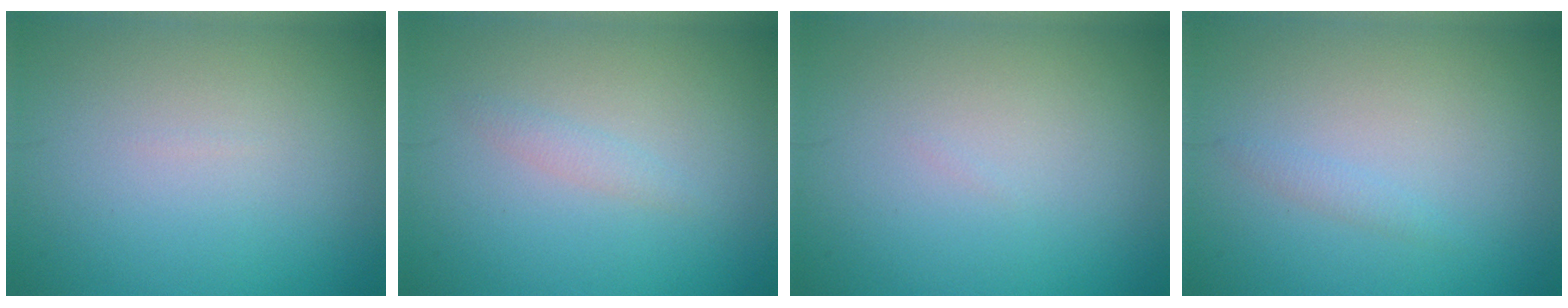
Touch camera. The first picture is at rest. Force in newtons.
{"total": 1.0, "press": 1.0, "slide": 0.0}
{"total": 0.0}
{"total": 0.8, "press": 0.8, "slide": 0.1}